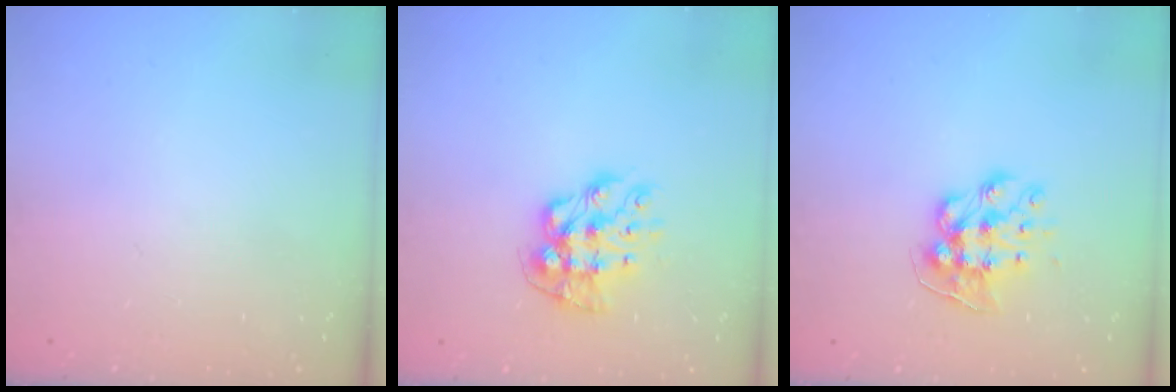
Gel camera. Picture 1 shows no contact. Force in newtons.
{"total": 10.5, "press": 10.4, "slide": 0.9}
{"total": 10.0, "press": 9.9, "slide": 0.6}